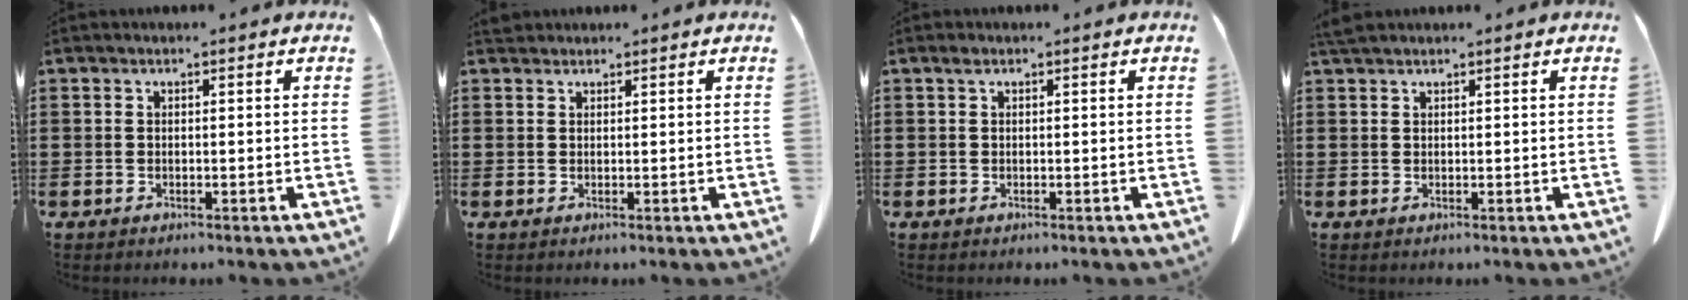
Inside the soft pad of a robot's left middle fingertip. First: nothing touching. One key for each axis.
{"total": 1.3, "fx": 1.2, "fy": 0.4, "fz": 0.3, "tx": -0.010, "ty": 0.002, "tz": 0.023}
{"total": 0.7, "fx": 0.3, "fy": 0.5, "fz": 0.4, "tx": -0.011, "ty": 0.004, "tz": 0.006}
{"total": 1.4, "fx": 1.3, "fy": 0.1, "fz": 0.6, "tx": -0.015, "ty": -0.001, "tz": 0.025}